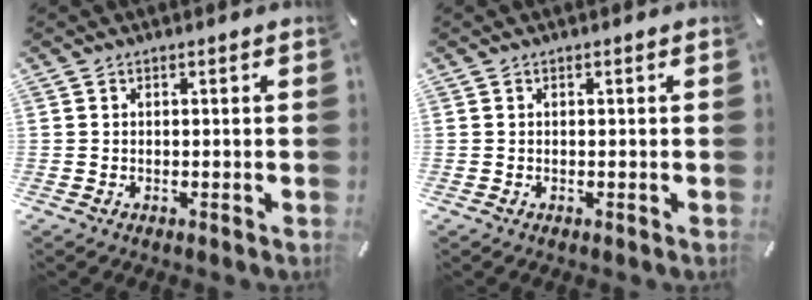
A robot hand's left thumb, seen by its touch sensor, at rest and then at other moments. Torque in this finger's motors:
{"motor_torque": [0.00, 0.00, 0.00, 0.00, 0.00]}